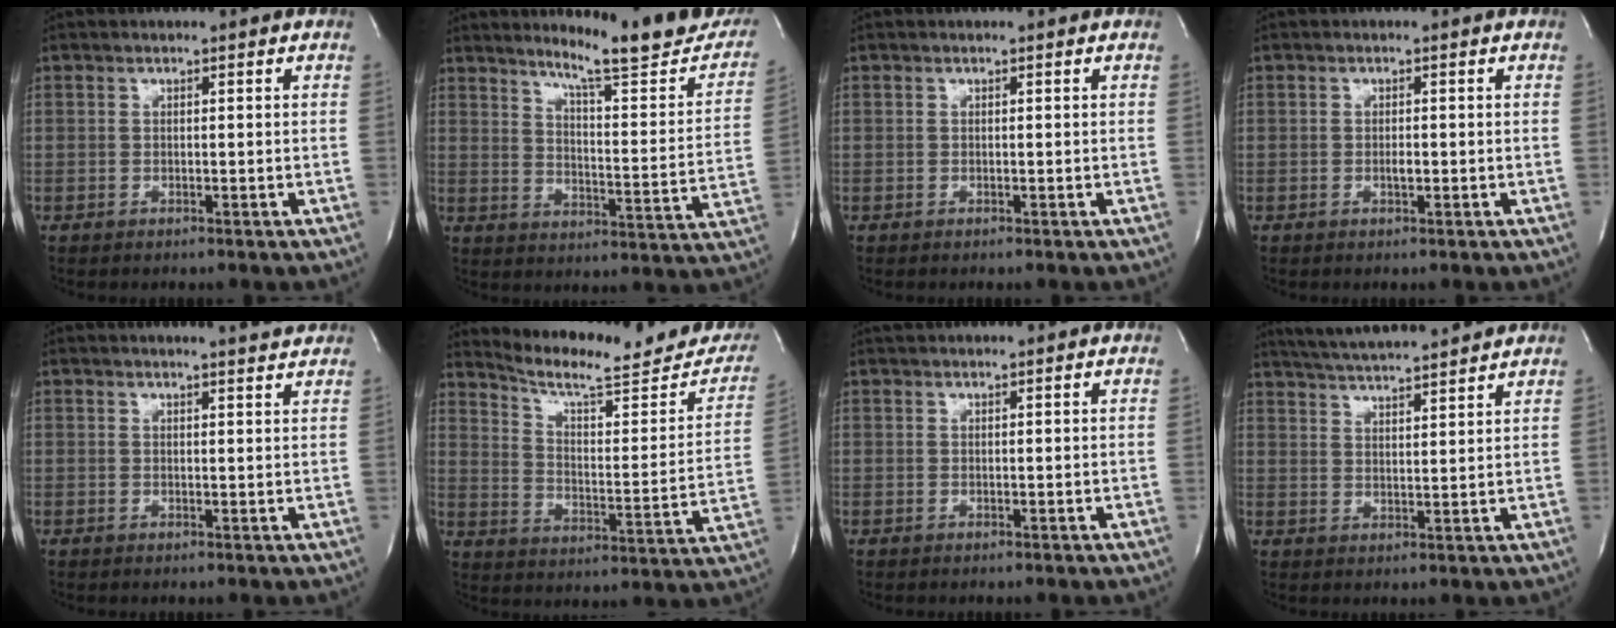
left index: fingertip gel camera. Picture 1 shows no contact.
{"total": 17.7, "force": [15.2, 1.5, 8.9], "torque": [-0.118, -0.065, 0.192]}
{"total": 0.0}
{"total": 0.9, "force": [-0.3, 0.3, 0.8], "torque": [-0.016, -0.003, -0.006]}
{"total": 3.4, "force": [3.3, -0.4, 0.6], "torque": [-0.016, -0.009, 0.030]}
{"total": 19.9, "force": [17.5, 4.2, 8.5], "torque": [-0.117, -0.024, 0.232]}
{"total": 3.1, "force": [2.9, 0.0, 1.0], "torque": [-0.011, 0.027, 0.042]}
{"total": 12.9, "force": [11.8, 0.4, 5.1], "torque": [-0.098, 0.016, 0.177]}